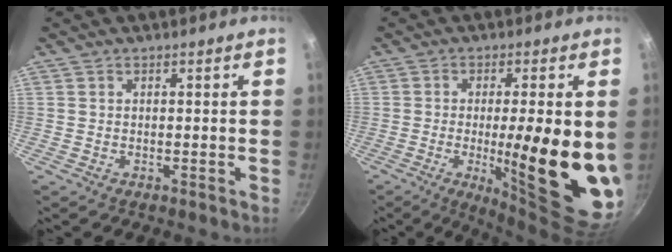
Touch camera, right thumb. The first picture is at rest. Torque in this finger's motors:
{"motor_torque": [2.59, 2.42, 2.34, 0.01, 0.21]}